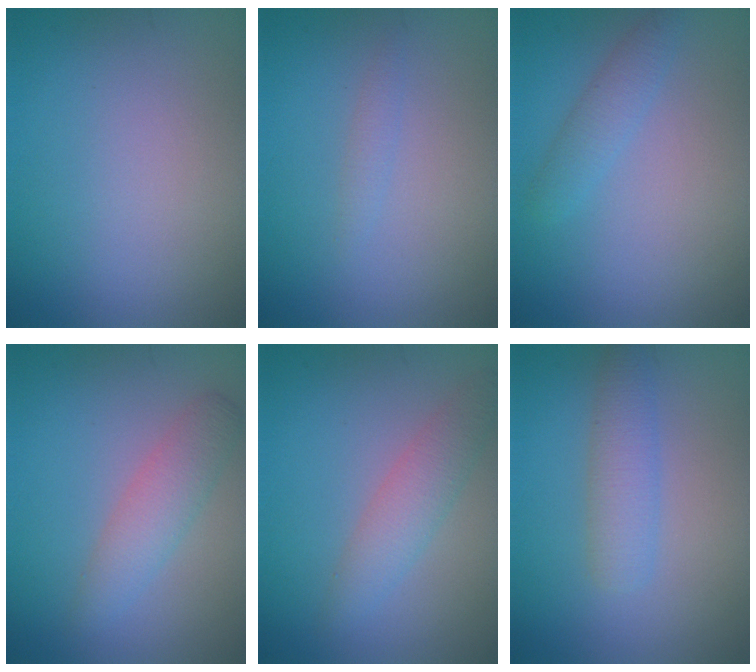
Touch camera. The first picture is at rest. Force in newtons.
{"total": 0.9, "press": 0.9, "slide": 0.0}
{"total": 1.9, "press": 1.9, "slide": 0.1}
{"total": 2.9, "press": 2.9, "slide": 0.1}
{"total": 2.8, "press": 2.8, "slide": 0.0}
{"total": 2.8, "press": 2.8, "slide": 0.1}